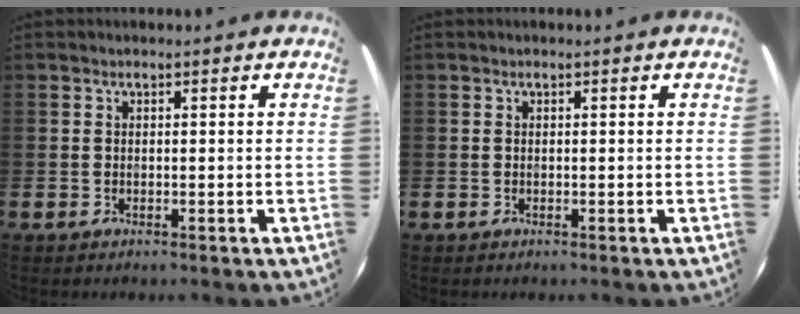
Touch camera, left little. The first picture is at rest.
{"total": 0.0}